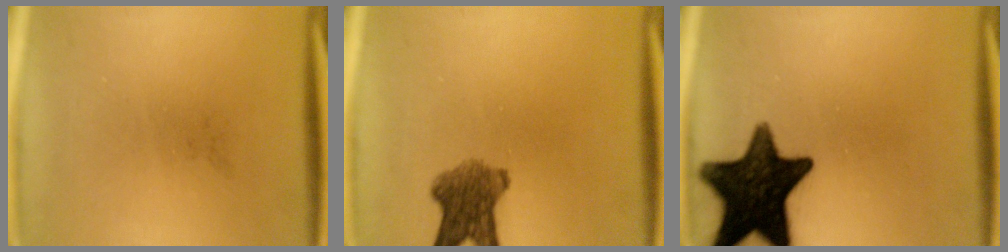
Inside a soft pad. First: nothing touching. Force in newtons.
{"total": 6.9}
{"total": 16.8}